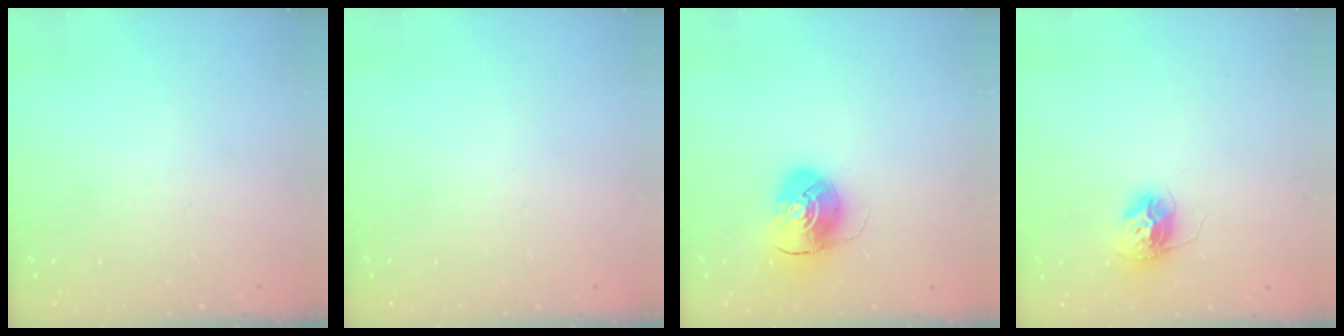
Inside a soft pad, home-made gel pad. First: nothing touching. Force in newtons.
{"total": 0.0}
{"total": 9.1, "press": 9.1, "slide": 0.5}
{"total": 11.4, "press": 11.4, "slide": 0.9}